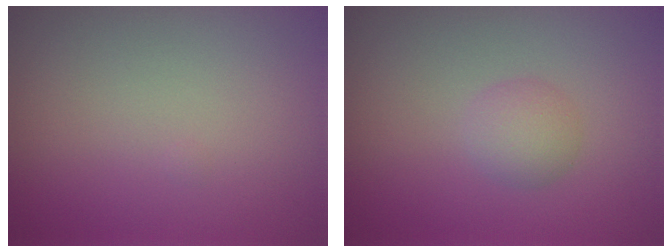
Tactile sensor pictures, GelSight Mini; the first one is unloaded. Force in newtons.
{"total": 2.0, "press": 2.0, "slide": 0.0}